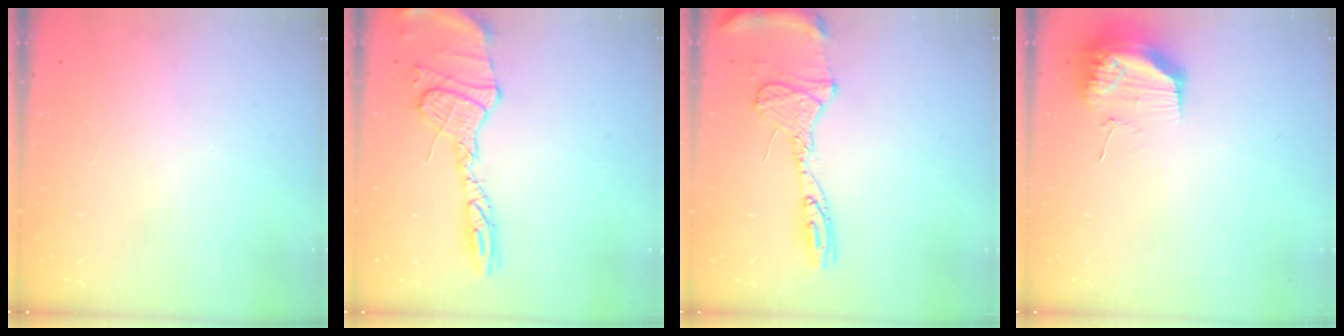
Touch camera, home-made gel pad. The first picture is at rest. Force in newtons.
{"total": 14.8, "press": 14.8, "slide": 1.1}
{"total": 15.5, "press": 15.4, "slide": 1.2}
{"total": 17.9, "press": 13.8, "slide": 11.4}